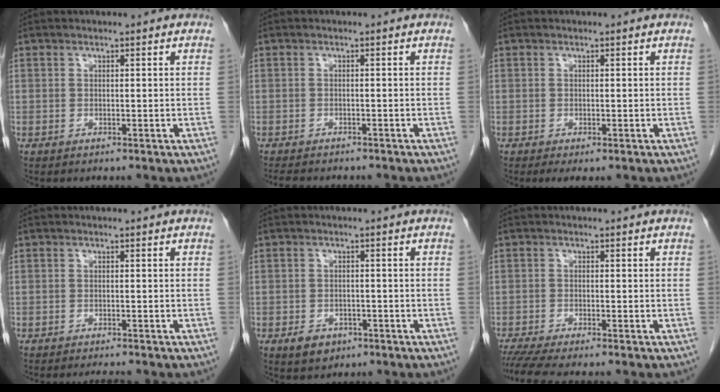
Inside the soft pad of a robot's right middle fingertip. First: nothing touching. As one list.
[{"total": 7.1, "force": [-6.1, 2.0, 3.0], "torque": [-0.045, -0.007, -0.078]}, {"total": 1.9, "force": [-1.1, 0.7, 1.3], "torque": [-0.016, -0.004, -0.011]}, {"total": 2.2, "force": [-2.1, 0.2, 0.7], "torque": [-0.011, -0.005, -0.027]}, {"total": 3.5, "force": [-2.0, 2.4, 1.5], "torque": [-0.024, 0.003, -0.020]}, {"total": 6.2, "force": [-5.4, -0.1, 3.1], "torque": [-0.046, -0.015, -0.088]}]